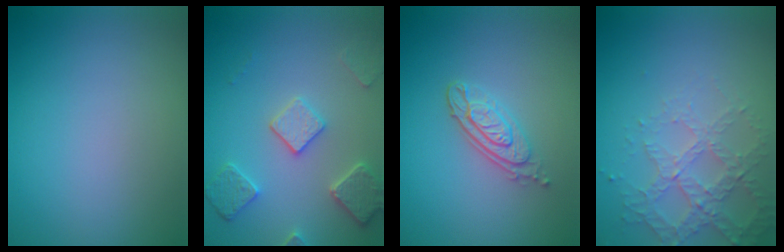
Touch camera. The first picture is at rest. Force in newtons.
{"total": 4.2, "press": 3.6, "slide": 2.3}
{"total": 3.3, "press": 2.7, "slide": 1.9}
{"total": 4.2, "press": 3.1, "slide": 2.9}